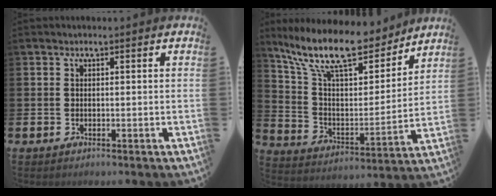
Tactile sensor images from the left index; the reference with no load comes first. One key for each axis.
{"total": 14.2, "fx": 11.6, "fy": 4.2, "fz": 7.1, "tx": -0.171, "ty": -0.069, "tz": 0.204}